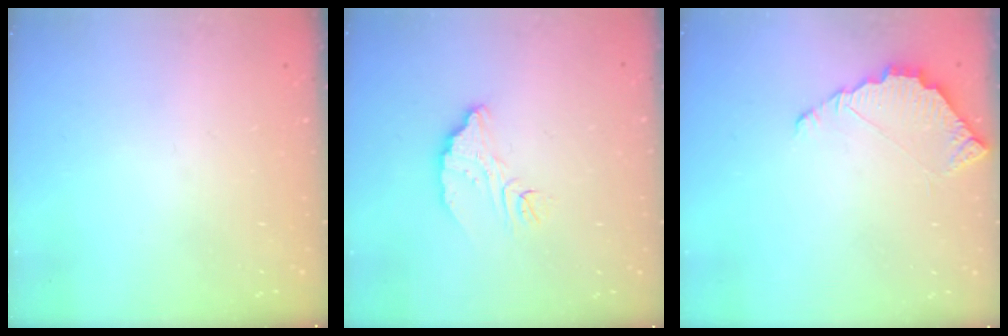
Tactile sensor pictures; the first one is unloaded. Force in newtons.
{"total": 8.0, "press": 8.0, "slide": 0.7}
{"total": 3.7, "press": 3.7, "slide": 0.3}